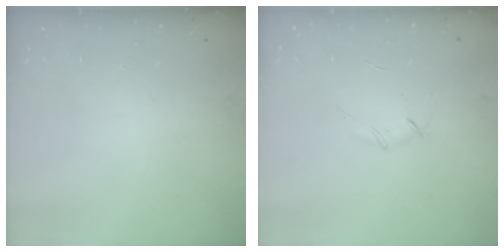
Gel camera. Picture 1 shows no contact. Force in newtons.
{"total": 3.8, "press": 3.7, "slide": 0.9}